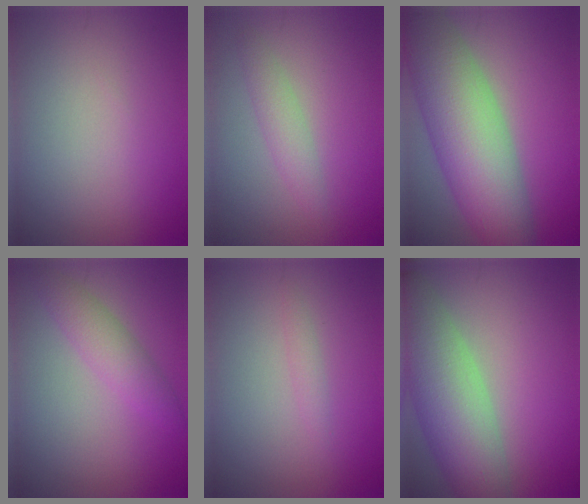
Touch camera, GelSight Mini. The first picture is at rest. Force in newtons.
{"total": 2.0, "press": 2.0, "slide": 0.0}
{"total": 11.0, "press": 10.9, "slide": 0.8}
{"total": 2.9, "press": 2.9, "slide": 0.1}
{"total": 0.9, "press": 0.9, "slide": 0.0}
{"total": 8.8, "press": 8.8, "slide": 0.8}